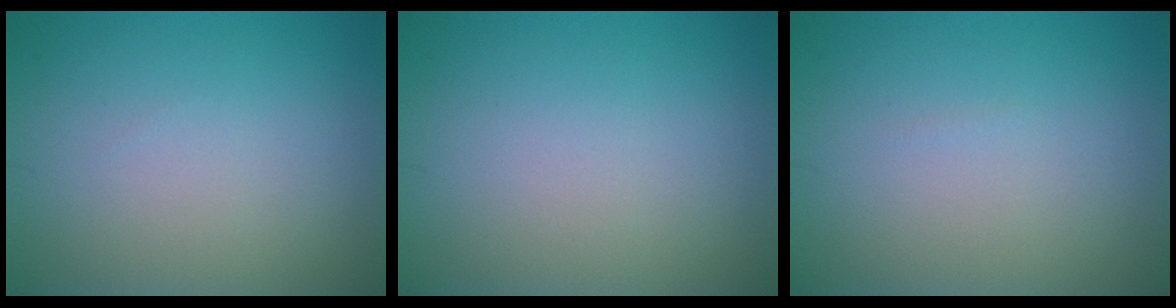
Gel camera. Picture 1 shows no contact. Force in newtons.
{"total": 0.0}
{"total": 0.0}